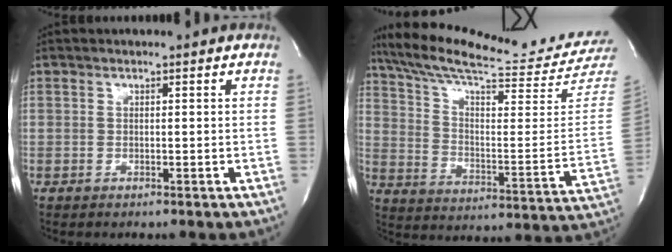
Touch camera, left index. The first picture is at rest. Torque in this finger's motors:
{"motor_torque": [1.11, -1.03, 0.02, 0.05]}